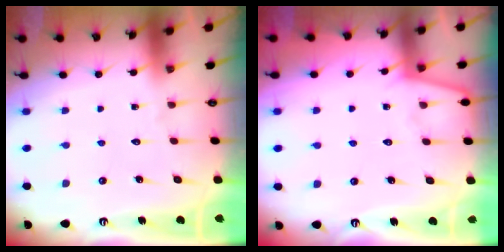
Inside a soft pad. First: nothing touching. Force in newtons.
{"total": 2.7, "press": 2.7, "slide": 0.4}